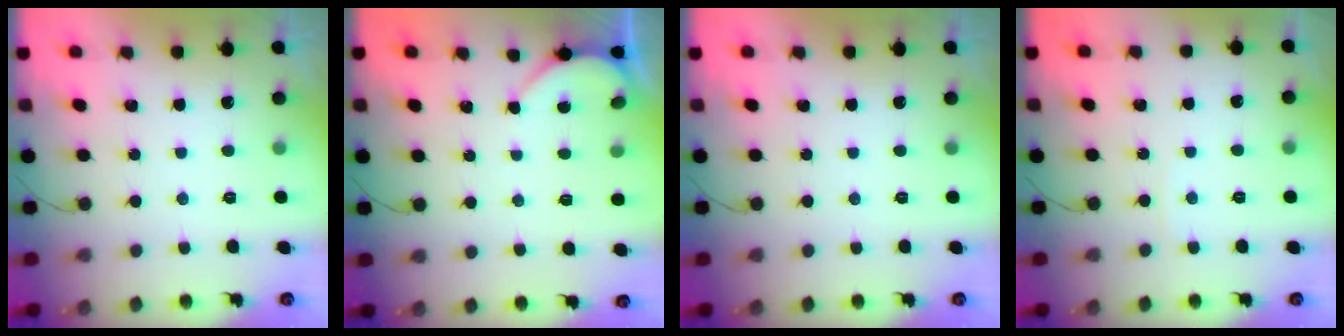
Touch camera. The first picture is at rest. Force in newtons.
{"total": 3.0, "press": 3.0, "slide": 0.2}
{"total": 0.0}
{"total": 2.0, "press": 2.0, "slide": 0.2}